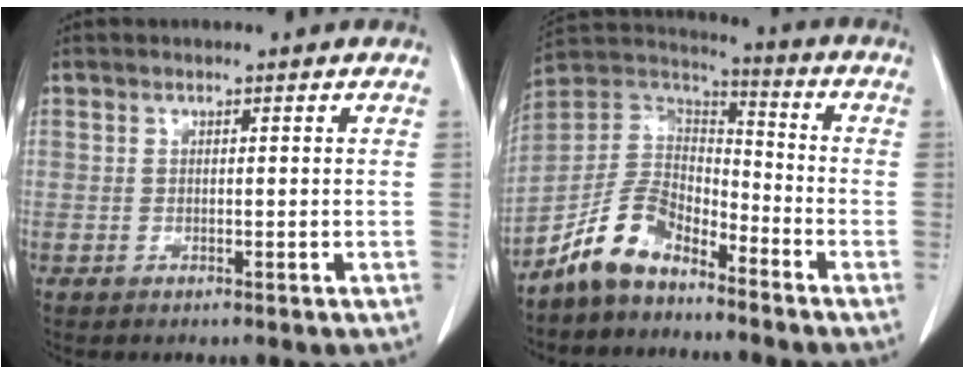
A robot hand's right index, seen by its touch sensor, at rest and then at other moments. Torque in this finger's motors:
{"motor_torque": [-0.04, 0.00, -0.06, -0.08]}